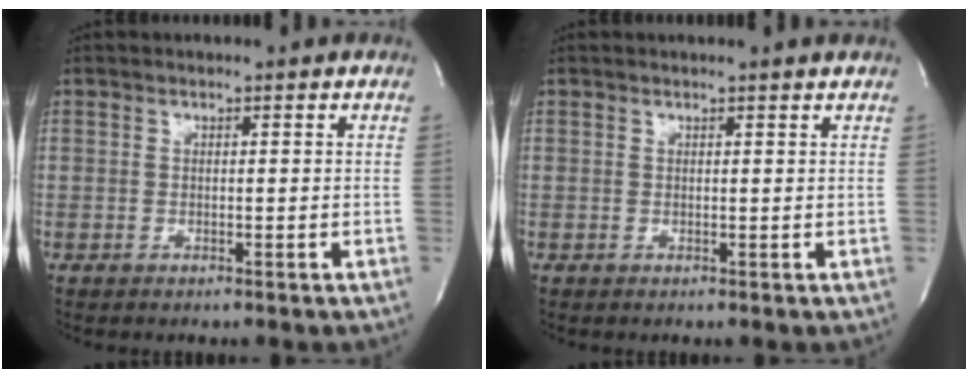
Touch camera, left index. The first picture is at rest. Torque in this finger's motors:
{"motor_torque": [0.19, -0.26, -0.03, -0.01]}